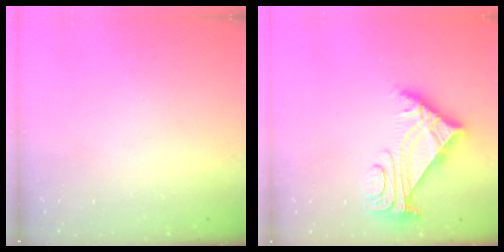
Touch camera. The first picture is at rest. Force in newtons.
{"total": 6.5, "press": 6.4, "slide": 1.1}